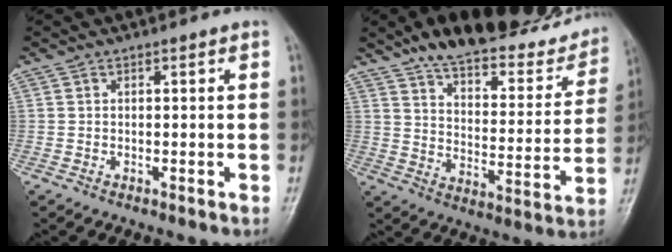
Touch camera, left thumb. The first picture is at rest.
{"total": 24.6, "force": [19.4, 8.5, 12.6], "torque": [-0.145, -0.071, 0.271]}